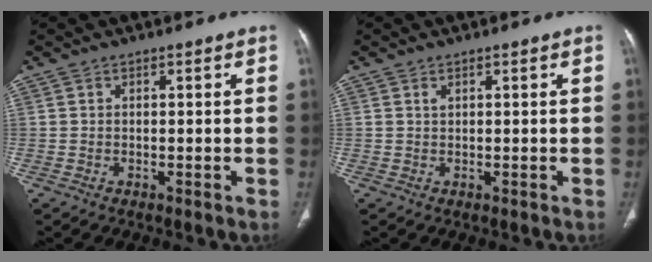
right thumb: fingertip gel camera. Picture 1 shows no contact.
{"total": 0.7, "force": [0.4, 0.4, 0.5], "torque": [-0.009, 0.000, 0.009]}